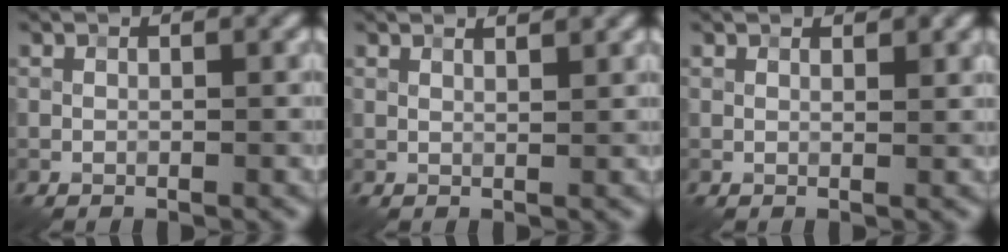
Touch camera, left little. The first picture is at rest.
{"total": 1.8, "force": [1.5, 0.5, 1.0], "torque": [-0.007, 0.005, 0.005]}
{"total": 1.0, "force": [0.8, 0.2, 0.5], "torque": [-0.010, 0.000, 0.012]}